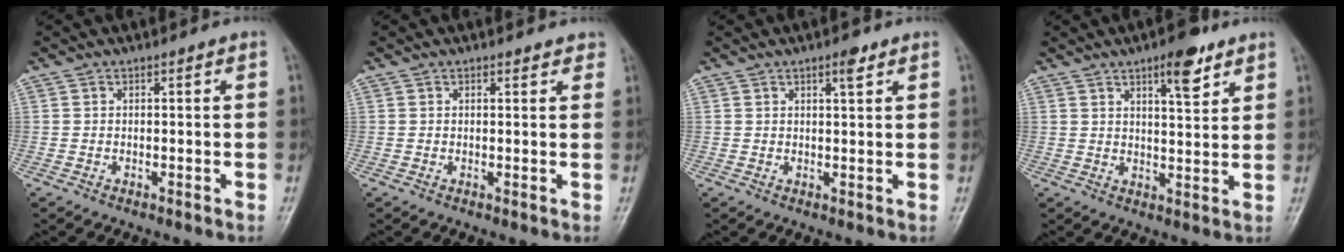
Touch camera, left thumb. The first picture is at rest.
{"total": 1.8, "force": [1.5, 0.8, 0.8], "torque": [0.006, -0.002, 0.012]}
{"total": 2.7, "force": [1.6, 0.7, 2.0], "torque": [-0.027, -0.009, 0.024]}
{"total": 7.3, "force": [4.5, 2.3, 5.3], "torque": [-0.065, -0.025, 0.063]}